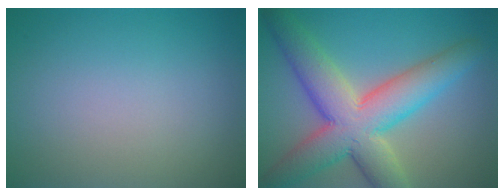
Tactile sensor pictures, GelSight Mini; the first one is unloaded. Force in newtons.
{"total": 9.7, "press": 9.7, "slide": 0.3}